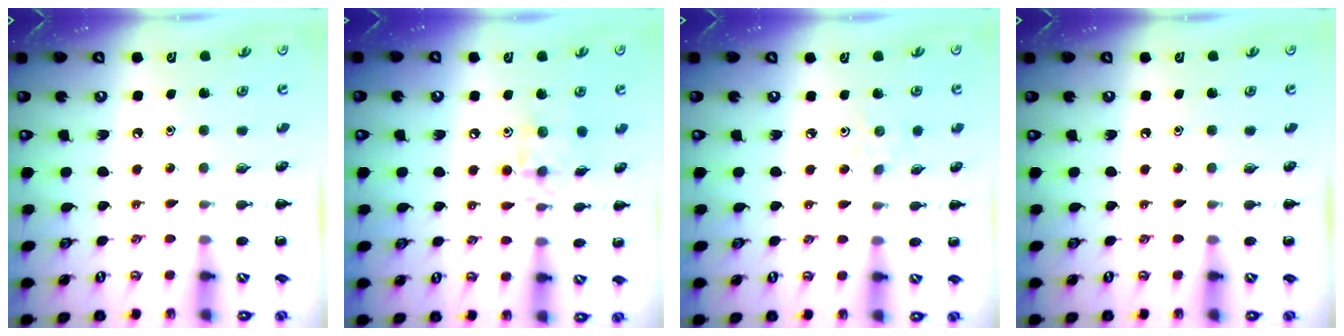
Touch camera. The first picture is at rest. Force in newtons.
{"total": 7.6, "press": 7.5, "slide": 0.6}
{"total": 2.4, "press": 2.2, "slide": 0.8}
{"total": 0.0}